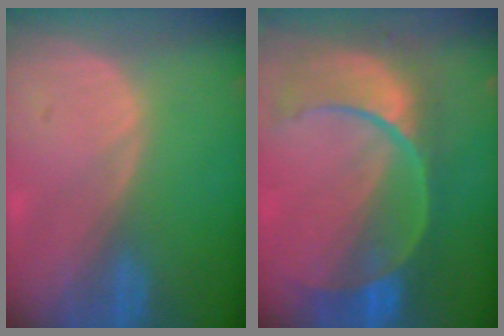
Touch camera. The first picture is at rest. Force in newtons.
{"total": 11.2, "press": 9.4, "slide": 6.1}